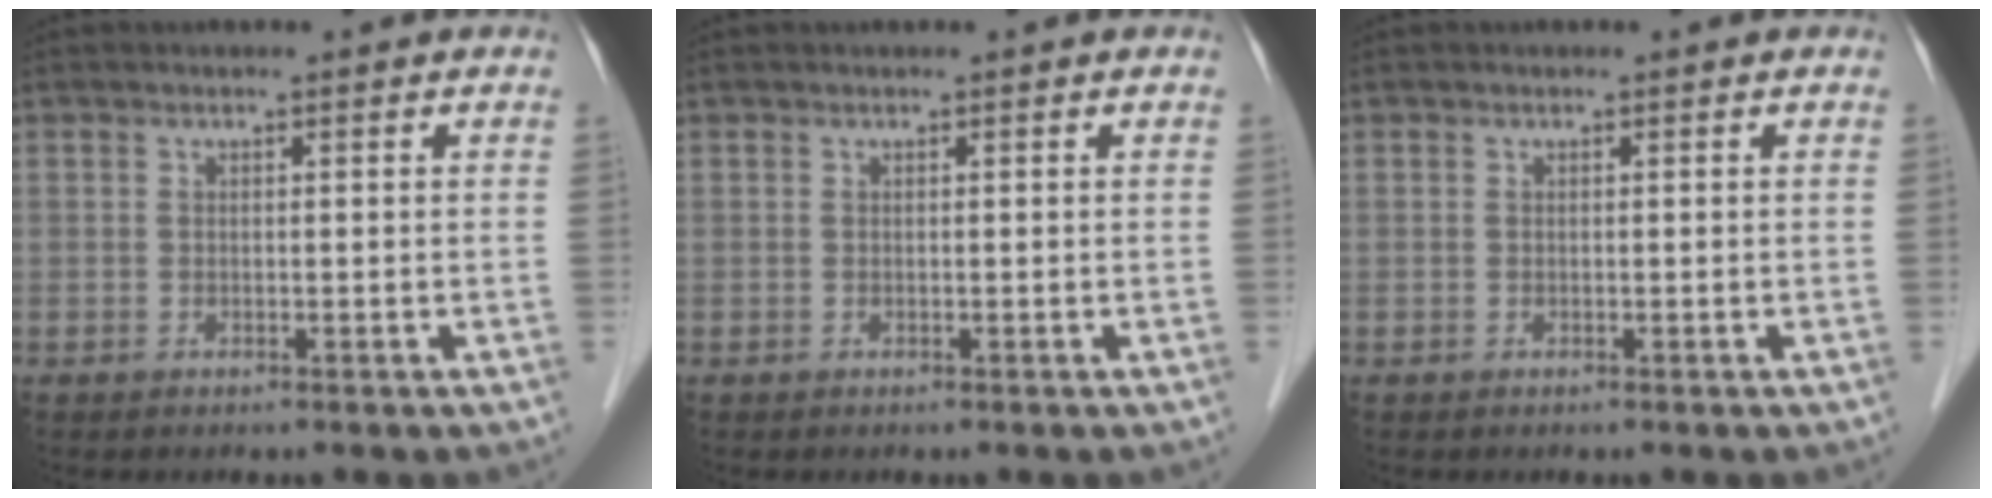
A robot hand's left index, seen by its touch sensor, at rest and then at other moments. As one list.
[{"total": 0.0}, {"total": 0.0}]